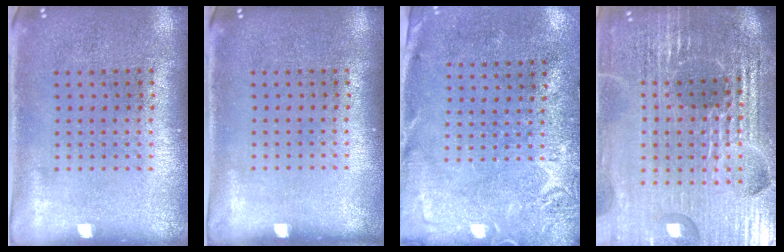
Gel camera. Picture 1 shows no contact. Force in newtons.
{"total": 0.0}
{"total": 2.7, "press": 2.2, "slide": 1.6}
{"total": 6.2, "press": 5.5, "slide": 2.8}